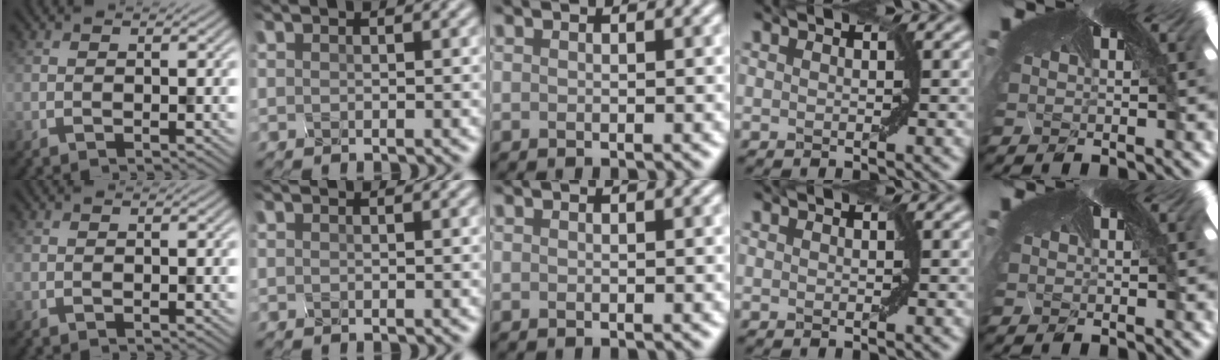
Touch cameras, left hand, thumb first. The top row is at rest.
{}